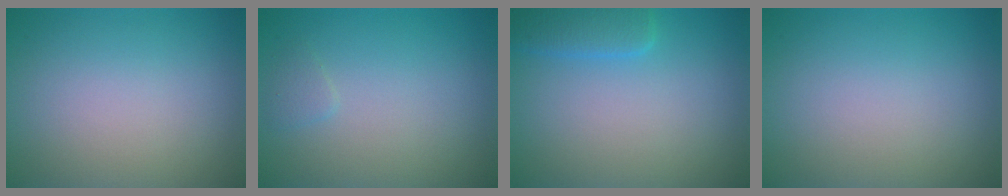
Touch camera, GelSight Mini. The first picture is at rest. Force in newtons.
{"total": 0.7, "press": 0.7, "slide": 0.1}
{"total": 2.5, "press": 2.5, "slide": 0.3}
{"total": 0.0}